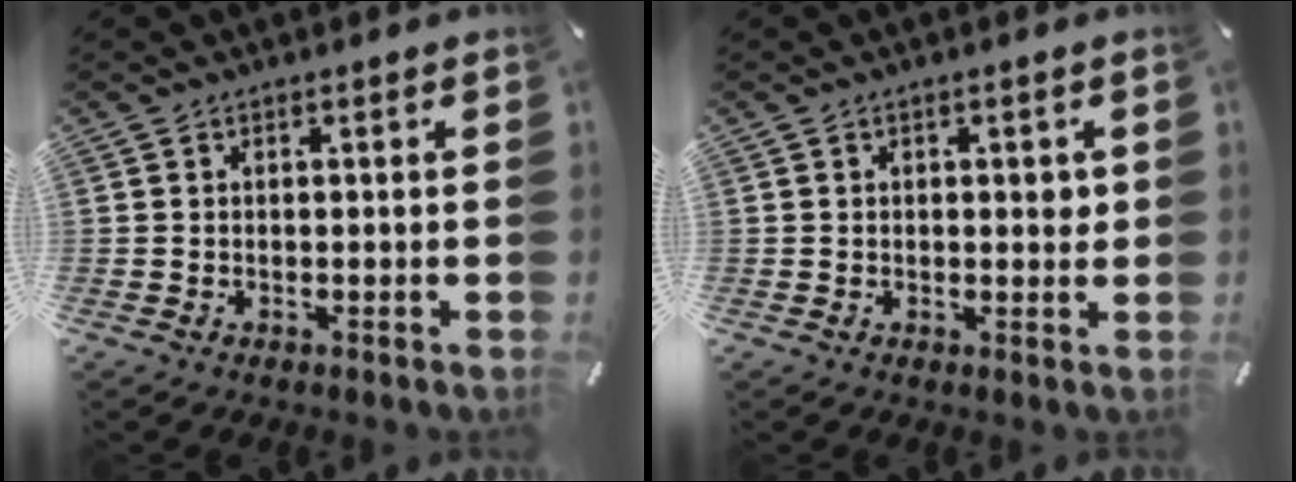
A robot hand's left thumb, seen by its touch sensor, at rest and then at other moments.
{"total": 1.8, "force": [0.6, 1.0, 1.4], "torque": [-0.011, -0.003, 0.006]}